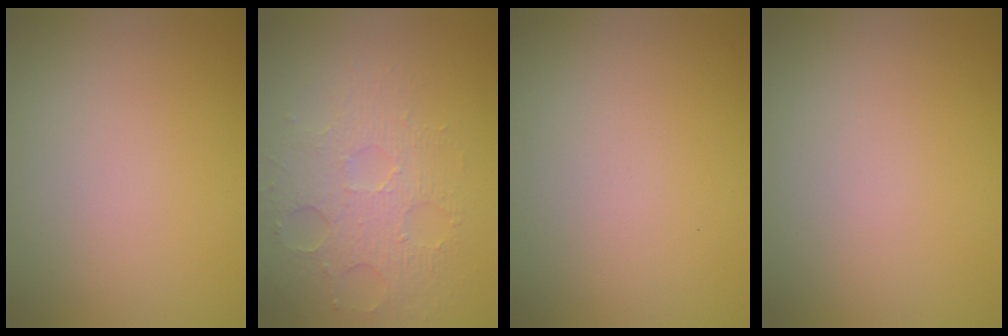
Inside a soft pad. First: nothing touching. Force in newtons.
{"total": 3.6, "press": 3.3, "slide": 1.5}
{"total": 0.0}
{"total": 0.0}